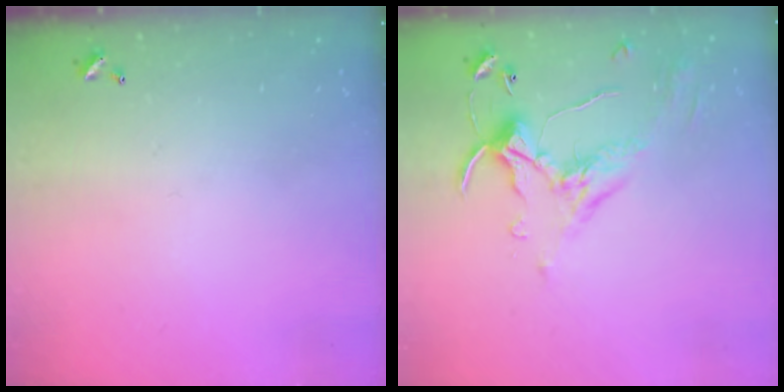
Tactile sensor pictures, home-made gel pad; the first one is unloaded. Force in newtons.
{"total": 1.1, "press": 0.5, "slide": 1.0}